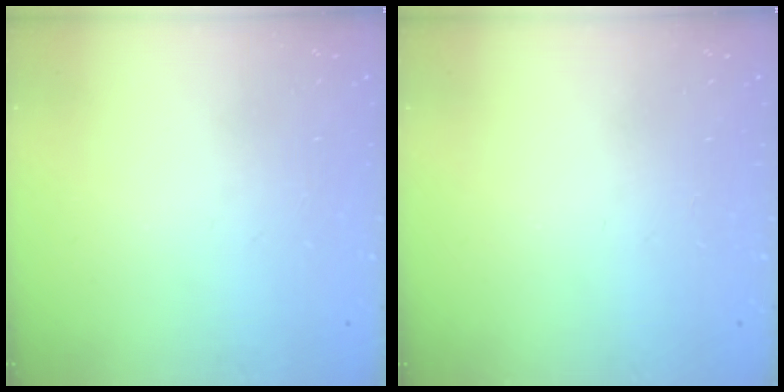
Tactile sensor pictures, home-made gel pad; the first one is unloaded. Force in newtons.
{"total": 0.0}